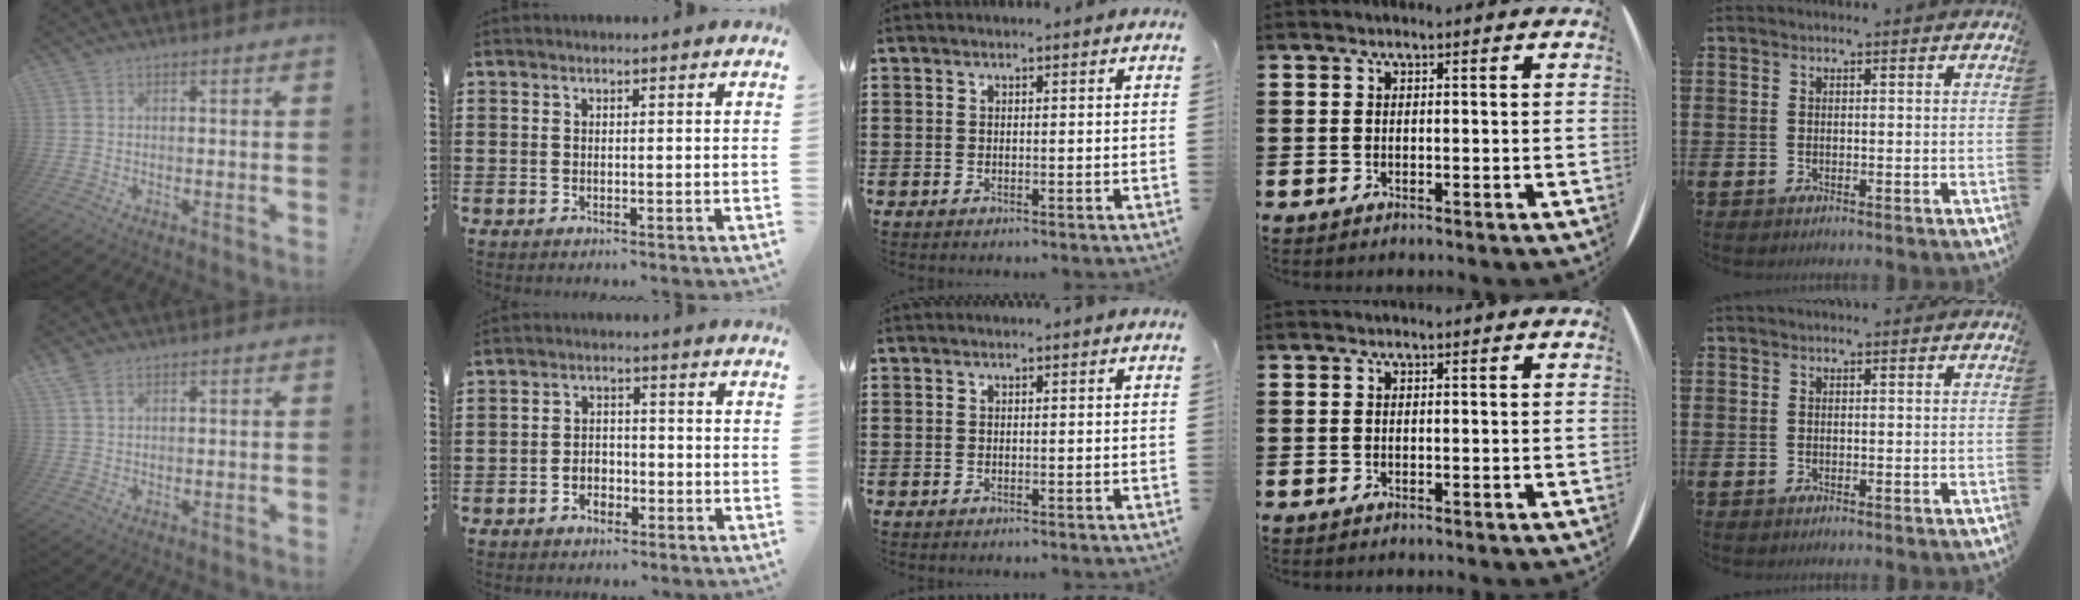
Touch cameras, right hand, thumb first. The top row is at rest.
{"thumb": {"total": 3.1, "force": [2.0, 1.5, 1.9], "torque": [-0.035, -0.006, 0.036]}, "index": {"total": 2.8, "force": [-1.7, 1.8, 1.3], "torque": [-0.029, 0.001, -0.035]}}